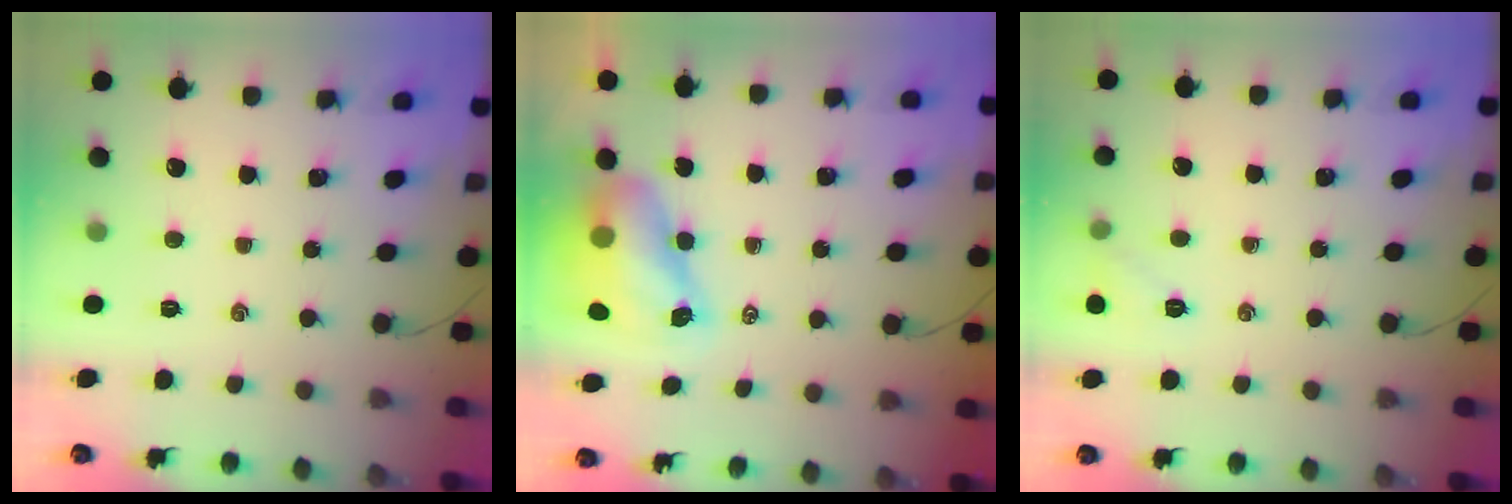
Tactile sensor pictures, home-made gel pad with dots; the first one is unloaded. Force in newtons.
{"total": 8.4, "press": 8.2, "slide": 1.7}
{"total": 5.6, "press": 5.4, "slide": 1.4}